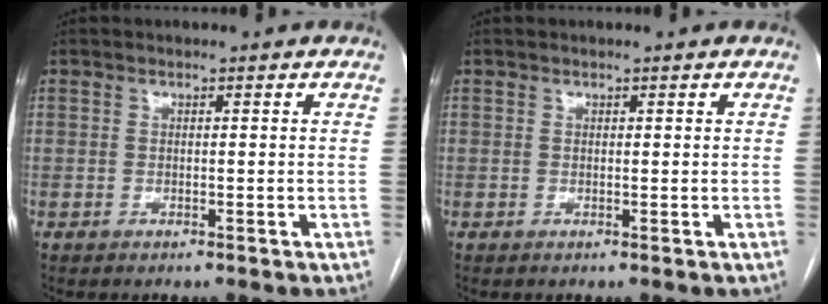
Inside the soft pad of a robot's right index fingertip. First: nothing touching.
{"total": 0.0}